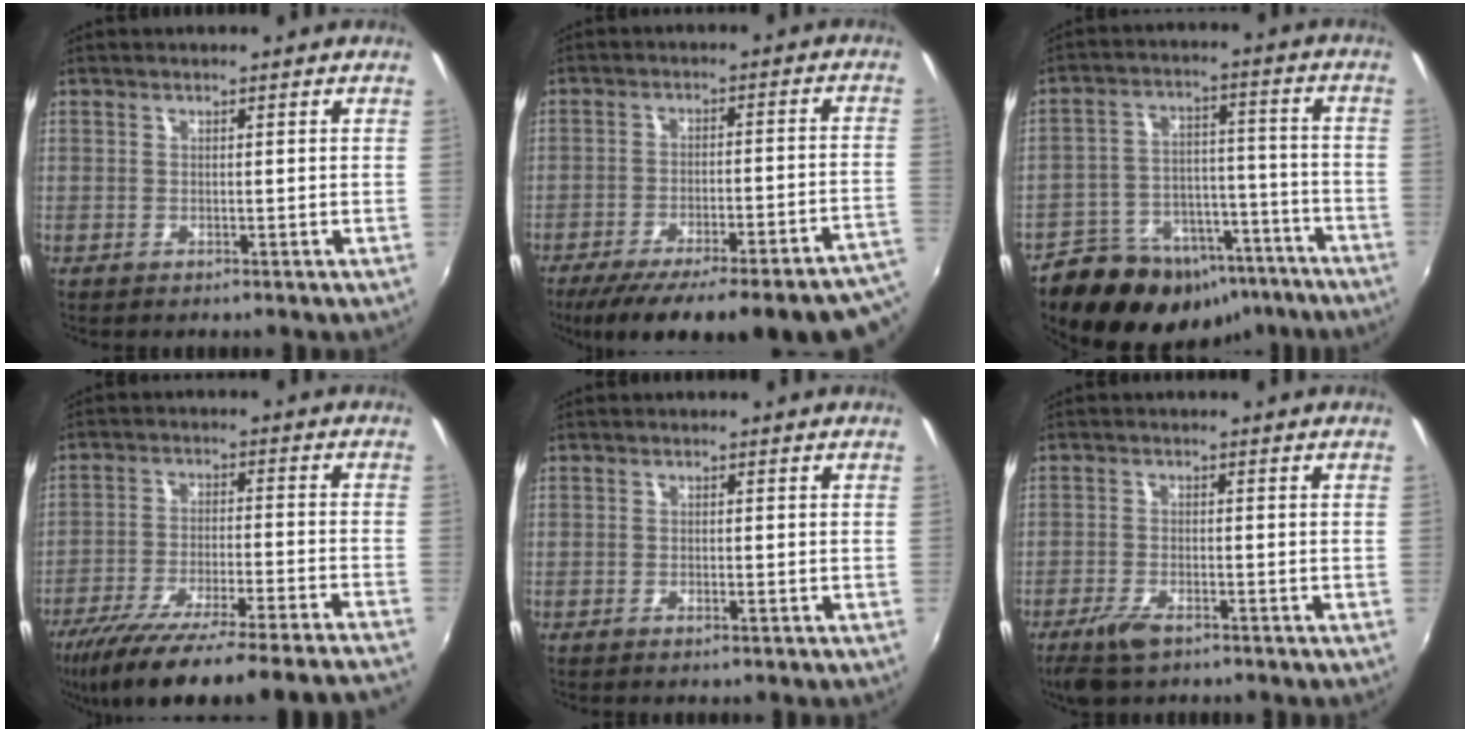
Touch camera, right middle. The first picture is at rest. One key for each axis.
{"total": 27.7, "fx": -22.6, "fy": 4.9, "fz": 15.3, "tx": -0.213, "ty": -0.042, "tz": -0.297}
{"total": 21.4, "fx": -15.0, "fy": 12.2, "fz": 9.1, "tx": -0.186, "ty": 0.031, "tz": -0.189}
{"total": 25.1, "fx": -21.9, "fy": -0.7, "fz": 12.2, "tx": -0.216, "ty": -0.072, "tz": -0.330}
{"total": 0.9, "fx": -0.6, "fy": 0.2, "fz": 0.7, "tx": -0.015, "ty": 0.000, "tz": -0.011}
{"total": 5.6, "fx": -3.9, "fy": 2.0, "fz": 3.4, "tx": -0.088, "ty": -0.012, "tz": -0.072}